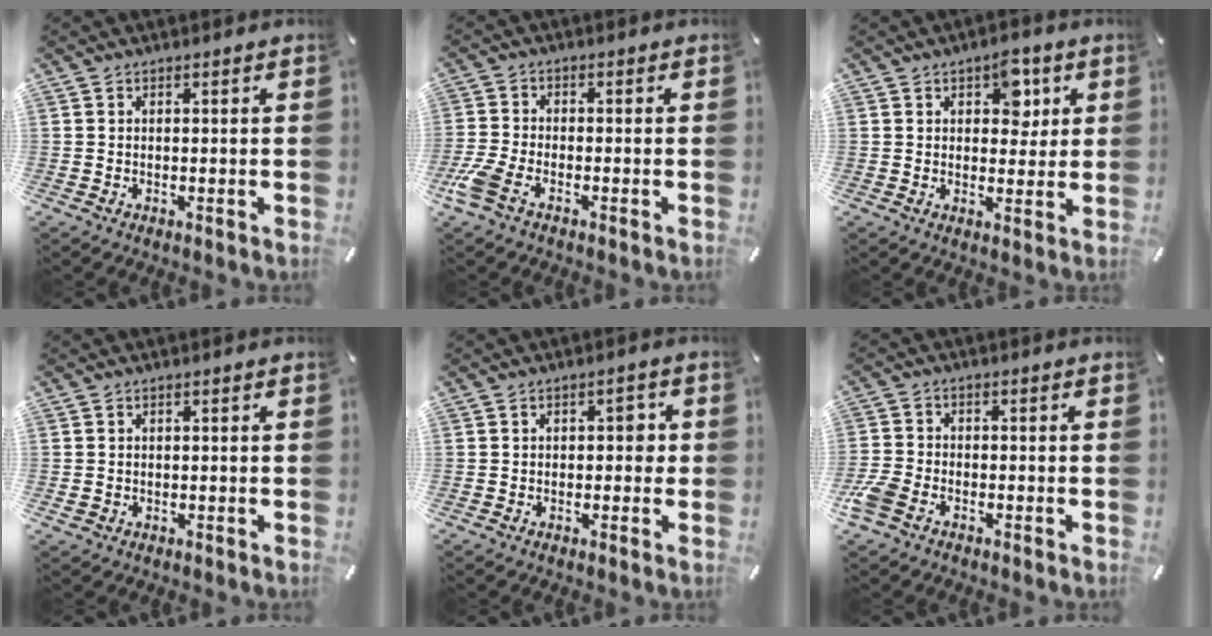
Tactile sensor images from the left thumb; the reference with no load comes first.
{"total": 5.7, "force": [-3.2, 2.5, 4.0], "torque": [-0.107, -0.004, -0.064]}
{"total": 6.9, "force": [3.0, 4.6, 4.3], "torque": [-0.038, -0.007, 0.044]}
{"total": 1.1, "force": [-0.2, 1.0, 0.4], "torque": [-0.008, 0.003, -0.005]}
{"total": 2.9, "force": [-0.2, 1.9, 2.2], "torque": [-0.027, 0.006, -0.012]}
{"total": 5.4, "force": [-3.2, 3.4, 2.7], "torque": [-0.079, 0.007, -0.067]}